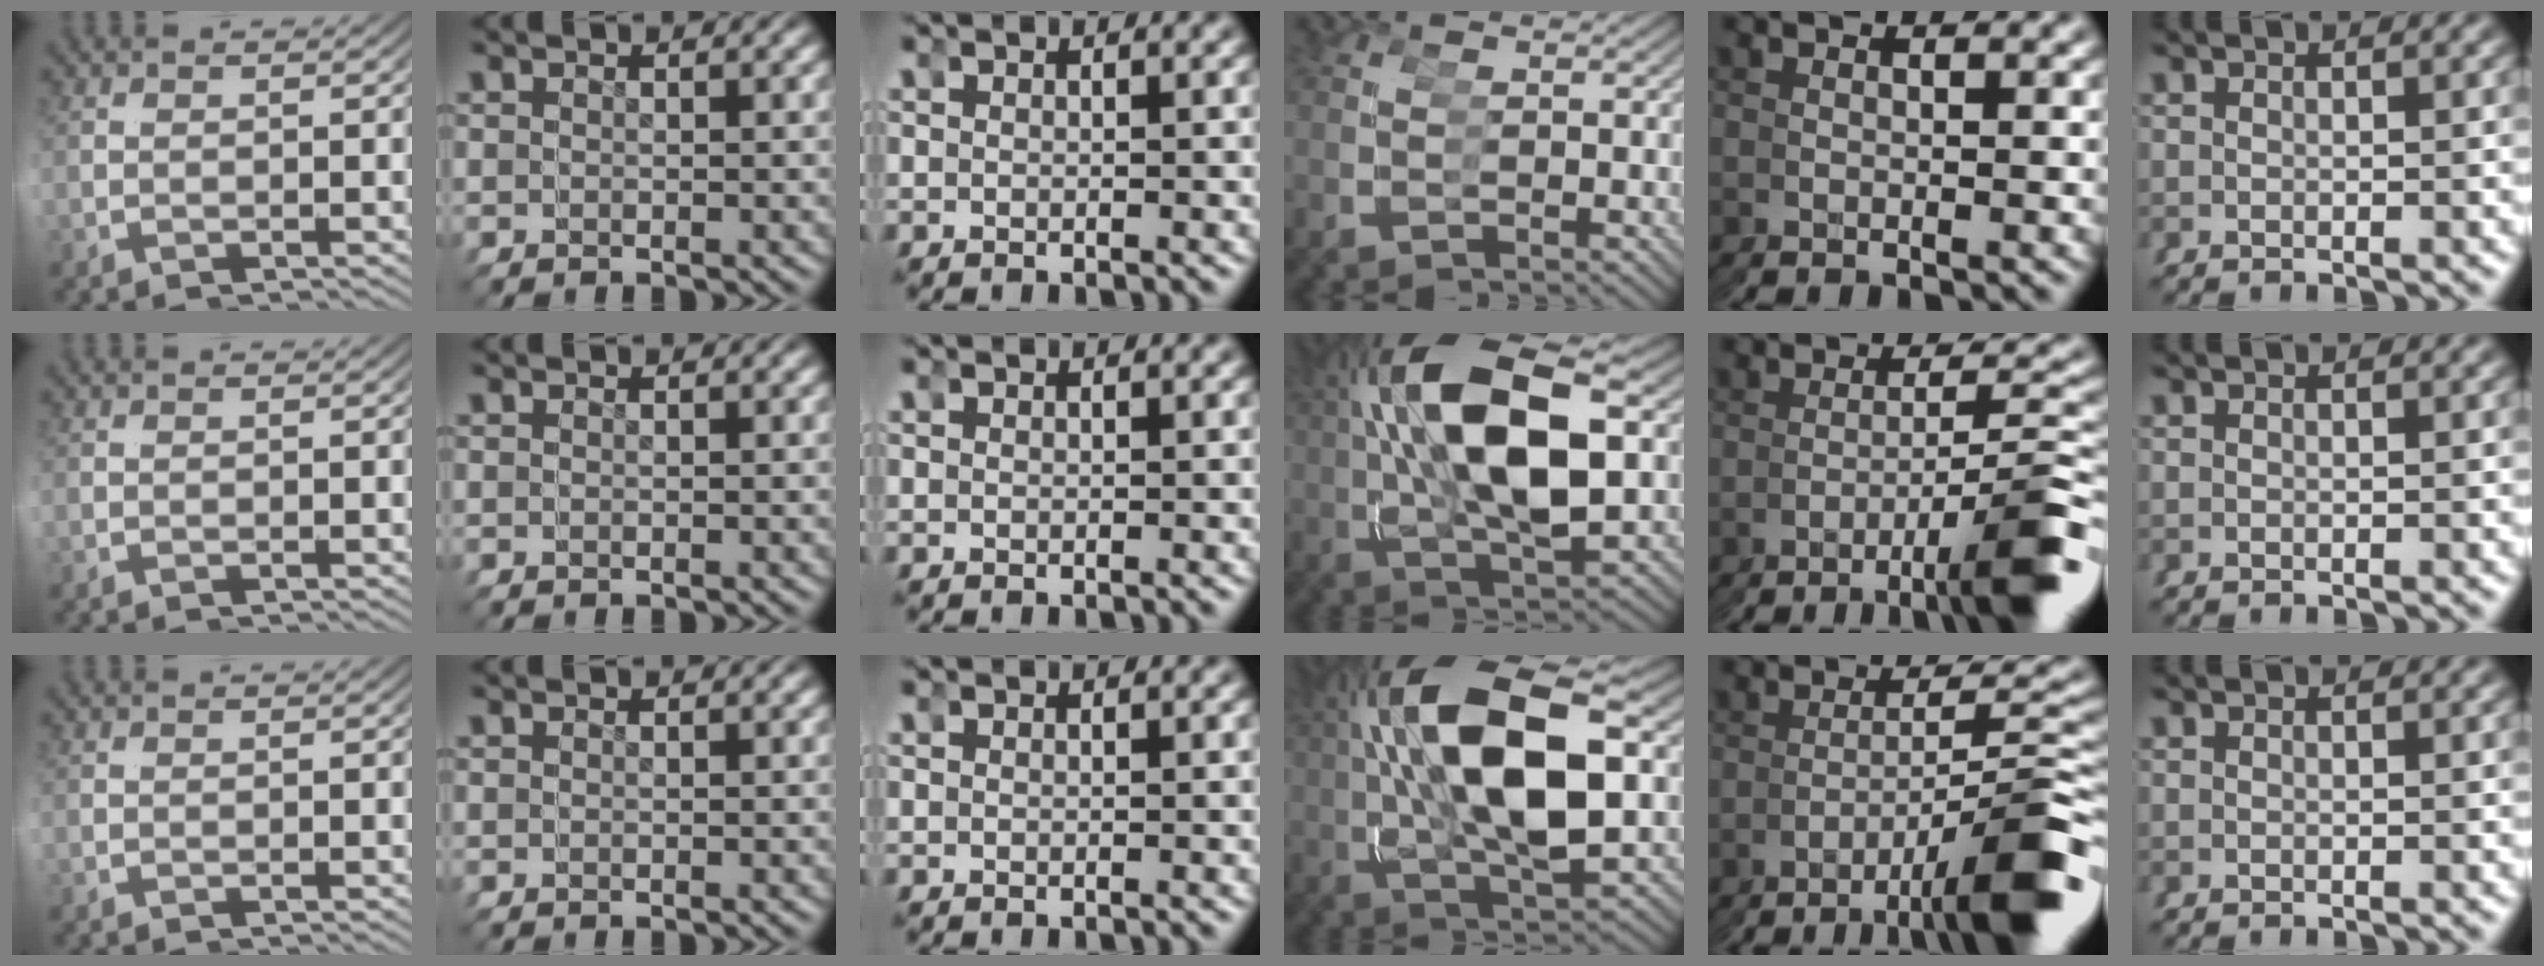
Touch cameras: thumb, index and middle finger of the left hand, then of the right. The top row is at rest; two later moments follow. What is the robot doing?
{"motion": "grasp_and_lifting", "object": "toy banana"}